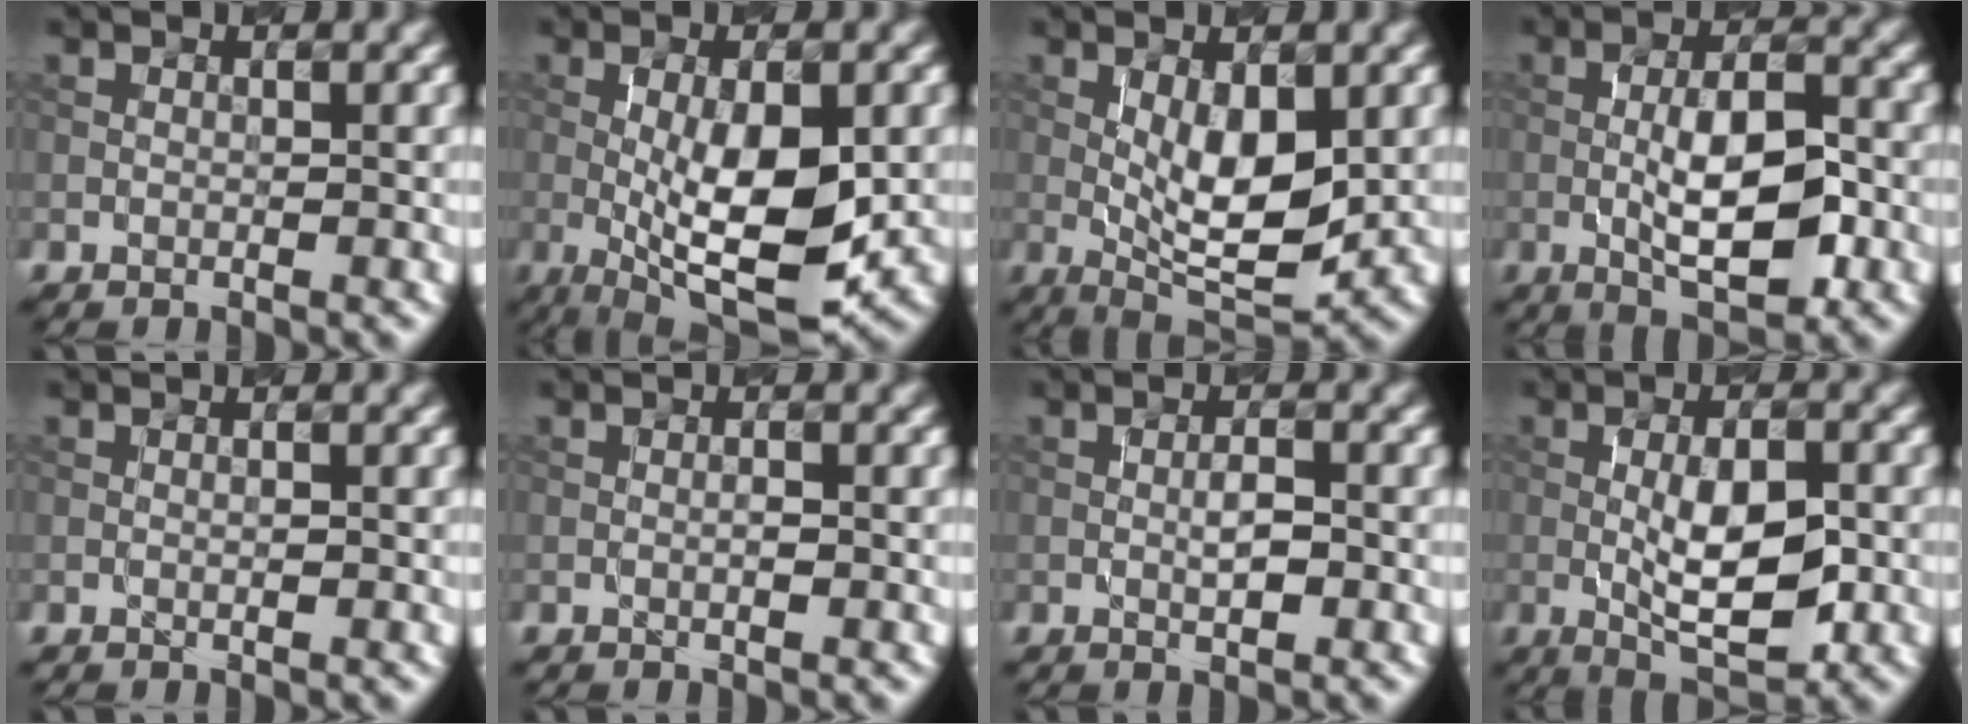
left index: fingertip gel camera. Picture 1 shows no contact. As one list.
[{"total": 9.3, "force": [-1.2, 2.9, 8.8], "torque": [-0.152, -0.011, -0.017]}, {"total": 6.3, "force": [0.3, 2.3, 5.9], "torque": [-0.100, -0.010, 0.010]}, {"total": 7.1, "force": [-1.3, 2.6, 6.5], "torque": [-0.110, 0.004, -0.024]}, {"total": 0.5, "force": [0.0, 0.1, 0.5], "torque": [-0.009, -0.002, 0.000]}, {"total": 0.9, "force": [-0.1, 0.2, 0.8], "torque": [-0.009, -0.007, 0.000]}, {"total": 1.9, "force": [-0.2, 0.6, 1.8], "torque": [-0.035, 0.001, -0.004]}, {"total": 6.4, "force": [-0.7, 2.3, 5.9], "torque": [-0.102, -0.003, -0.011]}]